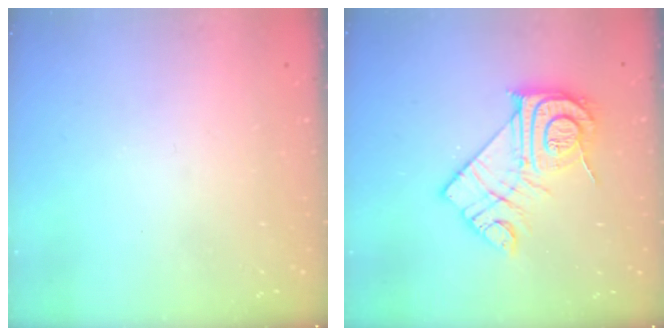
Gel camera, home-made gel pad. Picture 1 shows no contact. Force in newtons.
{"total": 15.1, "press": 15.0, "slide": 1.2}